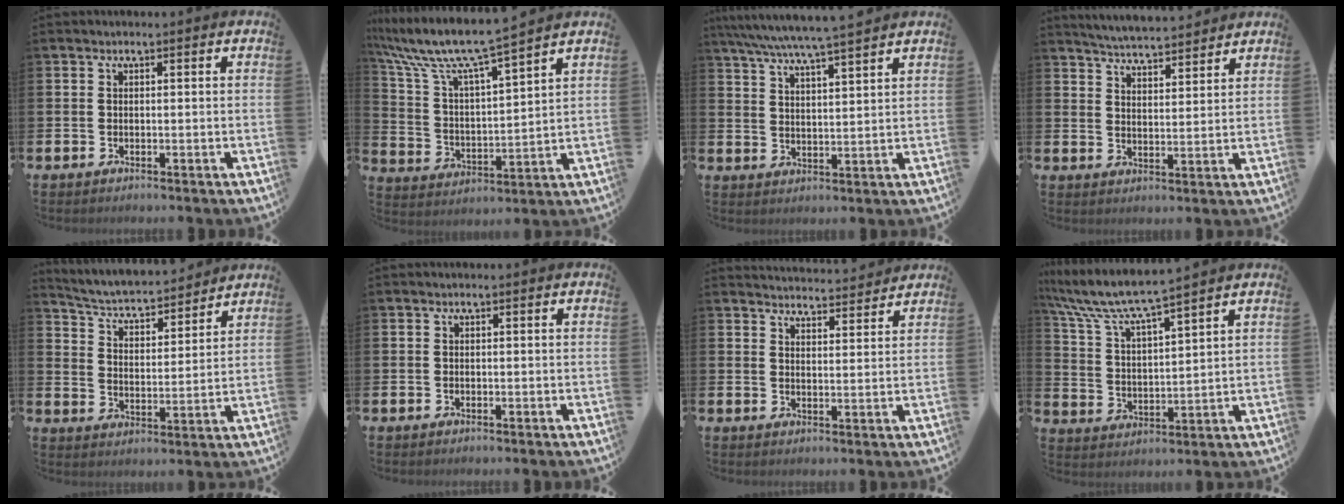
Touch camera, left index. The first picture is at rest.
{"total": 9.2, "force": [8.3, 0.5, 3.9], "torque": [-0.116, -0.052, 0.138]}
{"total": 6.5, "force": [6.1, -0.2, 2.2], "torque": [-0.065, -0.029, 0.108]}
{"total": 5.0, "force": [5.0, 0.2, 0.2], "torque": [-0.016, -0.034, 0.088]}
{"total": 4.8, "force": [4.6, 0.9, 1.1], "torque": [-0.048, -0.040, 0.072]}
{"total": 0.0}
{"total": 4.0, "force": [4.0, 0.3, -0.1], "torque": [-0.005, -0.029, 0.070]}
{"total": 7.6, "force": [7.0, 0.6, 2.8], "torque": [-0.088, -0.041, 0.119]}